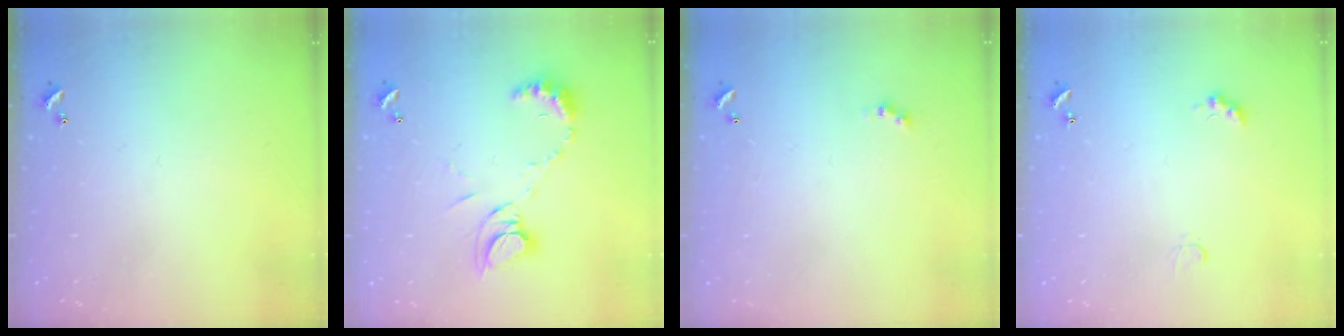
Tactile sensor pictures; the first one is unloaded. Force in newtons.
{"total": 10.0, "press": 10.0, "slide": 0.9}
{"total": 0.0}
{"total": 2.4, "press": 2.3, "slide": 0.5}